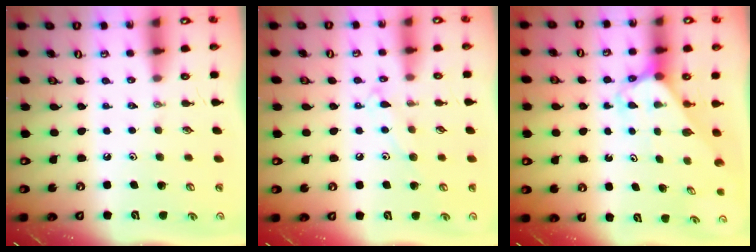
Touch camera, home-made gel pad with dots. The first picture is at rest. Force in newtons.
{"total": 8.0, "press": 8.0, "slide": 0.6}
{"total": 2.6, "press": 2.6, "slide": 0.2}